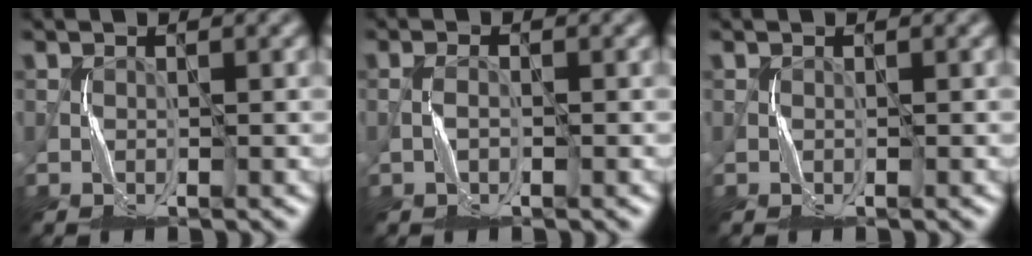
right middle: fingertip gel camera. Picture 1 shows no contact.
{"total": 0.8, "force": [-0.6, 0.0, 0.5], "torque": [-0.012, 0.004, -0.014]}
{"total": 0.0}